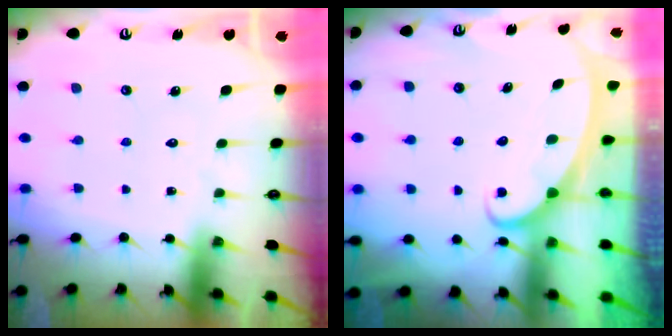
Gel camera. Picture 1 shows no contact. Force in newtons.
{"total": 2.5, "press": 2.5, "slide": 0.4}